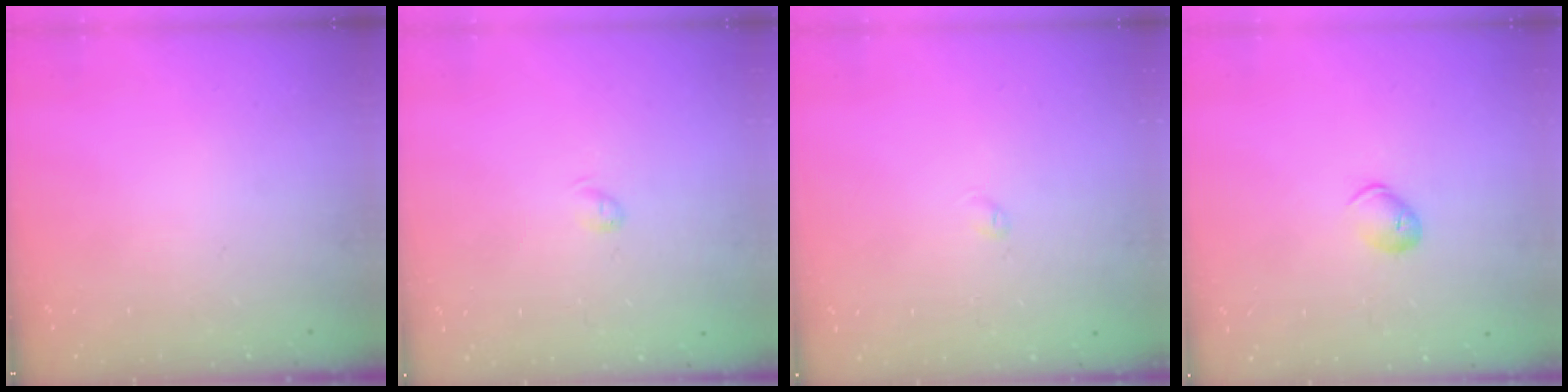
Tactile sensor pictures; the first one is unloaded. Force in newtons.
{"total": 3.9, "press": 3.8, "slide": 0.7}
{"total": 2.6, "press": 2.6, "slide": 0.4}
{"total": 5.4, "press": 5.2, "slide": 1.1}